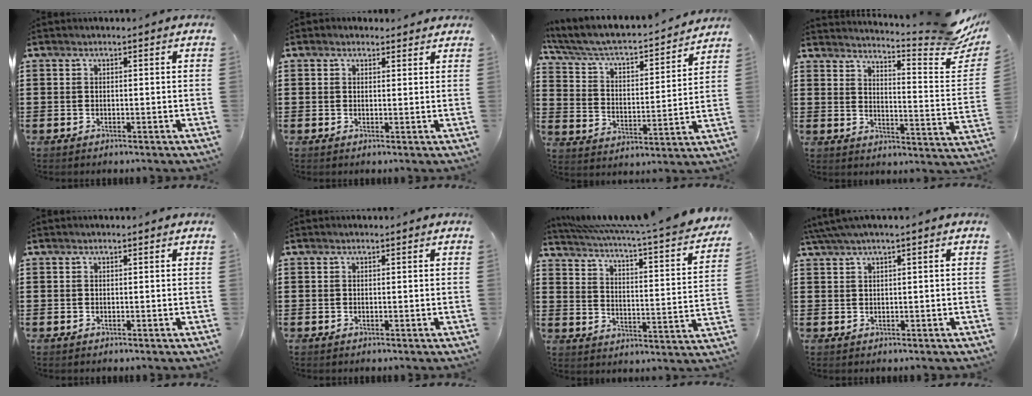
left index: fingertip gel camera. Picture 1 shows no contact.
{"total": 1.5, "force": [1.3, 0.8, 0.2], "torque": [0.000, 0.002, 0.023]}
{"total": 4.0, "force": [3.4, 1.0, 1.9], "torque": [-0.056, -0.035, 0.046]}
{"total": 6.1, "force": [5.0, 0.3, 3.5], "torque": [-0.056, -0.052, 0.076]}
{"total": 0.0}
{"total": 0.0}
{"total": 3.5, "force": [2.8, -0.7, 2.0], "torque": [-0.055, -0.040, 0.036]}
{"total": 1.9, "force": [0.9, 0.0, 1.7], "torque": [-0.040, -0.004, 0.014]}